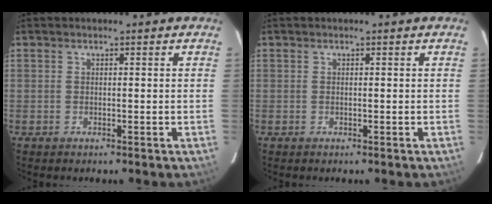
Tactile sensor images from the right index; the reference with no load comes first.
{"total": 0.0}